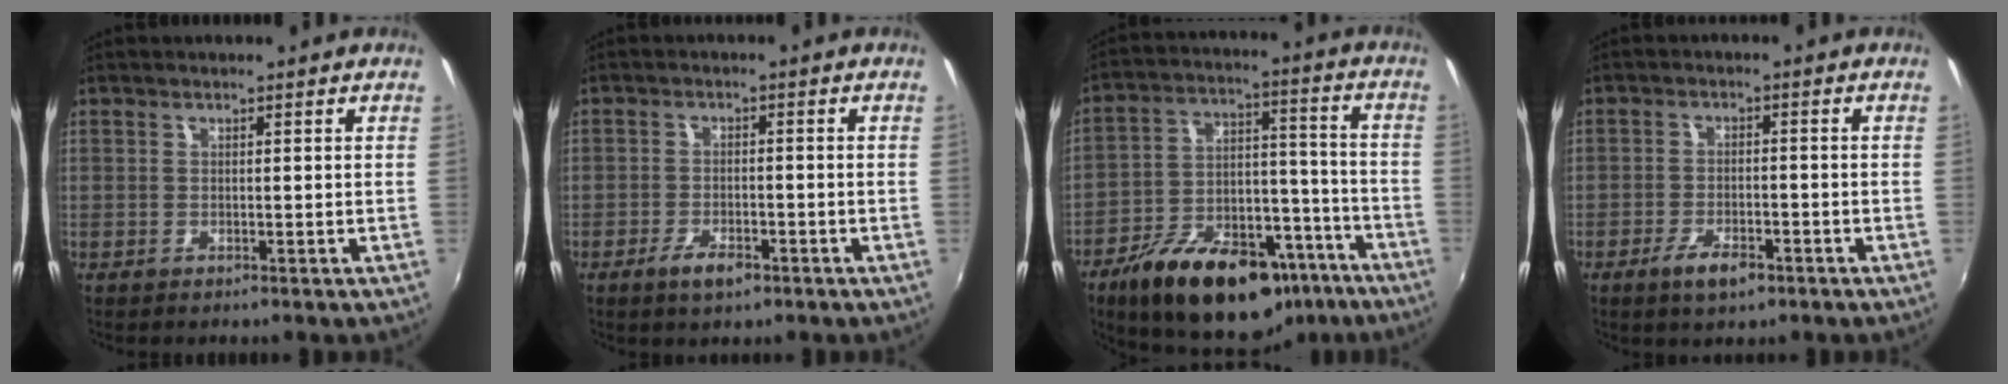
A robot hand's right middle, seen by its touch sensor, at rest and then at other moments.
{"total": 4.3, "force": [-2.7, 1.8, 2.8], "torque": [-0.065, -0.007, -0.050]}
{"total": 25.1, "force": [-16.0, 12.2, 14.9], "torque": [-0.255, 0.014, -0.229]}
{"total": 5.3, "force": [-3.3, 2.2, 3.5], "torque": [-0.081, -0.009, -0.058]}